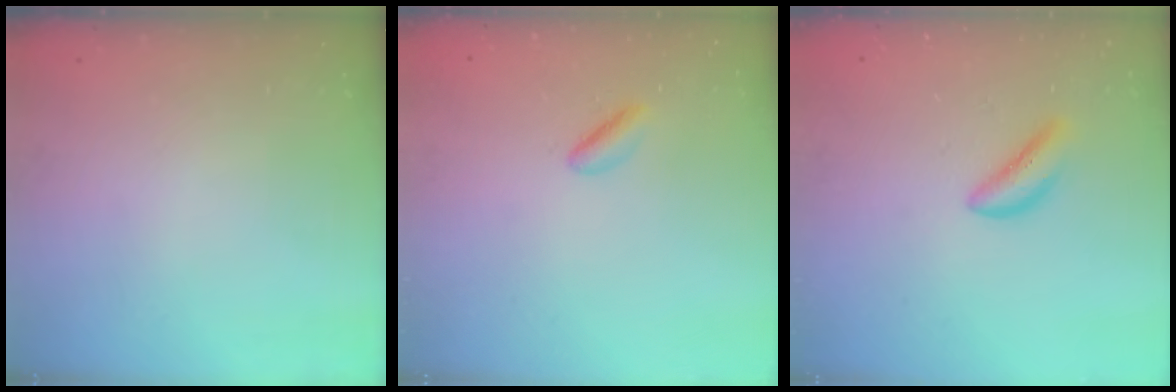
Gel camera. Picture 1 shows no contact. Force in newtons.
{"total": 2.5, "press": 2.3, "slide": 1.0}
{"total": 3.8, "press": 3.8, "slide": 0.2}